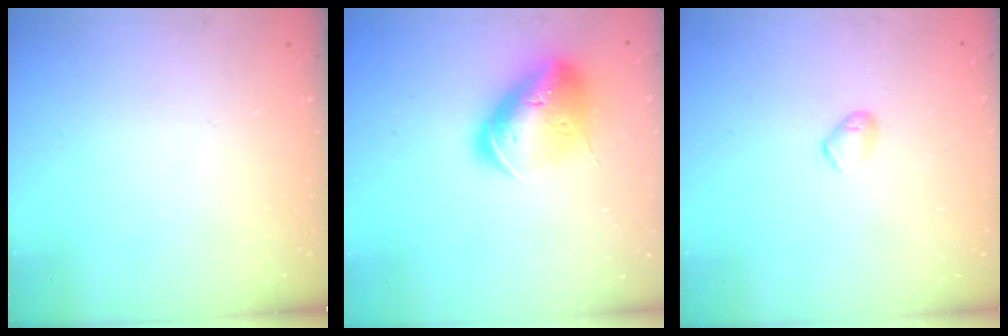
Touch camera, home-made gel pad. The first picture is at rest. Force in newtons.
{"total": 20.1, "press": 19.9, "slide": 2.9}
{"total": 4.9, "press": 4.9, "slide": 0.8}